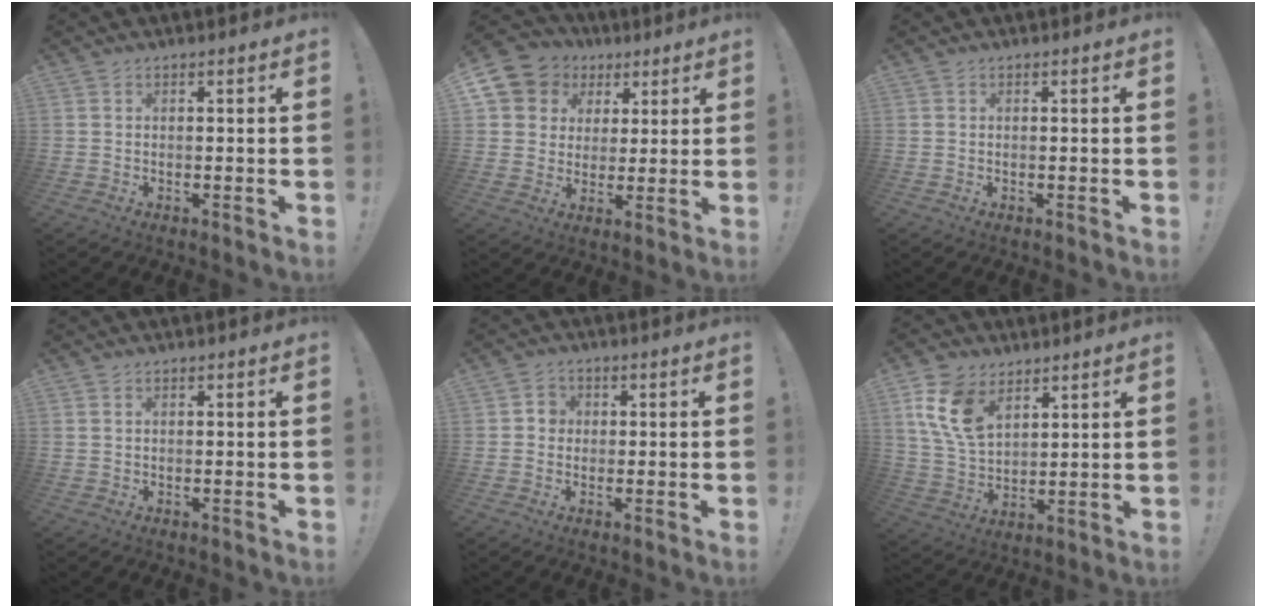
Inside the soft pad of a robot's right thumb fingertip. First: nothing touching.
{"total": 9.8, "force": [4.1, 8.4, 2.7], "torque": [-0.037, -0.027, 0.084]}
{"total": 0.0}
{"total": 0.5, "force": [0.3, 0.2, 0.4], "torque": [-0.014, 0.003, 0.006]}
{"total": 3.3, "force": [-0.3, 3.0, 1.3], "torque": [-0.020, 0.009, -0.005]}
{"total": 13.3, "force": [6.9, 8.2, 7.8], "torque": [-0.163, -0.022, 0.134]}